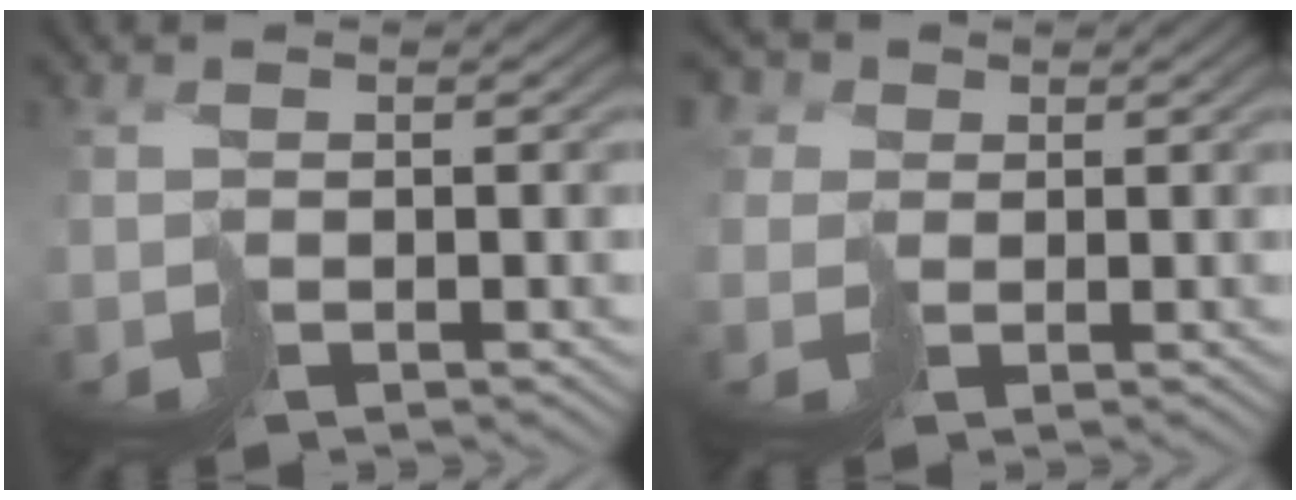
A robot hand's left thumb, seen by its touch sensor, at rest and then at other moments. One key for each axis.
{"total": 3.5, "fx": 1.3, "fy": 3.2, "fz": 0.8, "tx": -0.039, "ty": 0.005, "tz": 0.010}